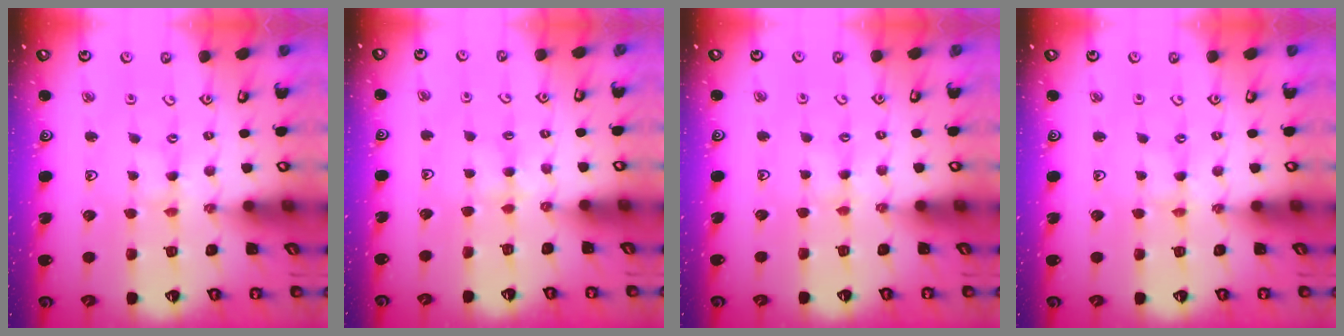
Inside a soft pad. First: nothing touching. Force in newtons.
{"total": 2.9, "press": 2.8, "slide": 0.3}
{"total": 1.9, "press": 1.9, "slide": 0.2}
{"total": 0.0}